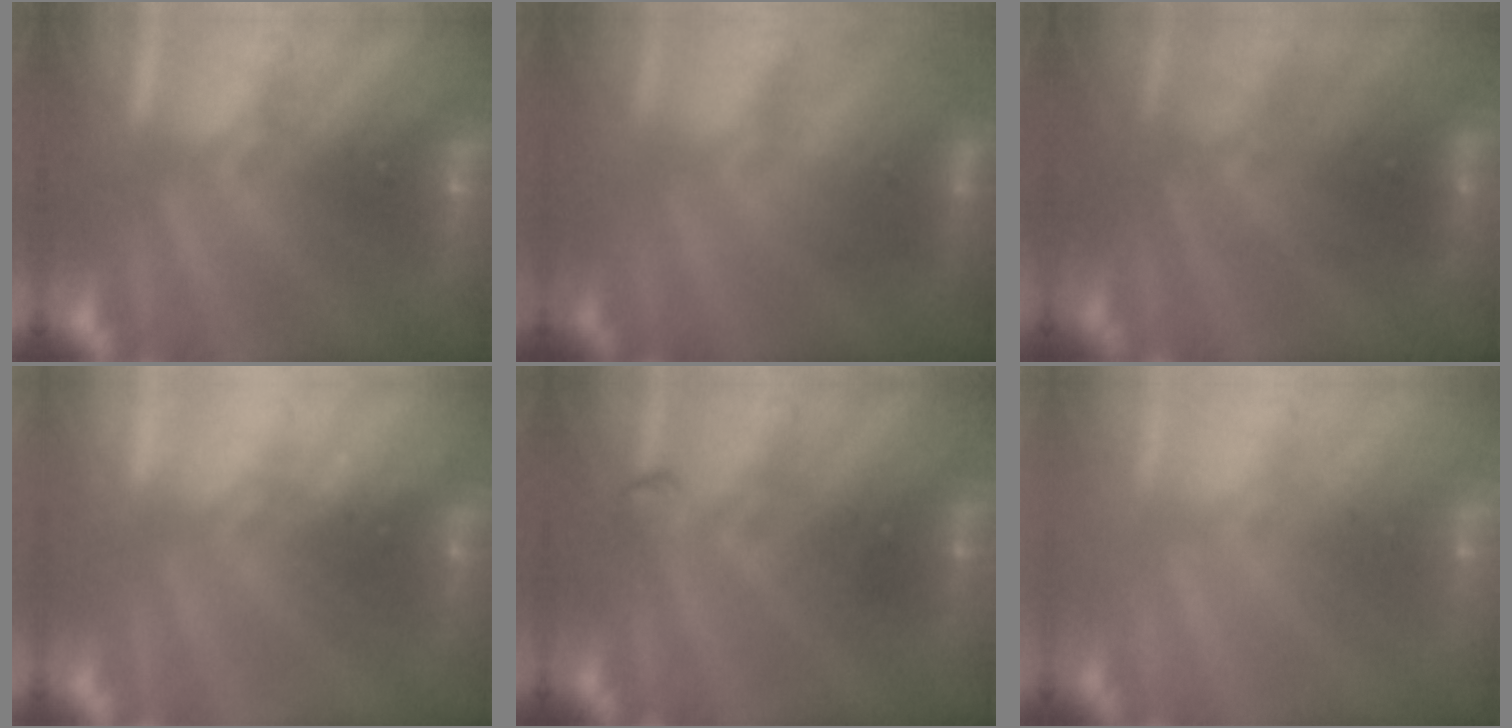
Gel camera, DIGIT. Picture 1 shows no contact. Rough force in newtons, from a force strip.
{"total": 4.6}
{"total": 2.4}
{"total": 2.2}
{"total": 2.9}
{"total": 5.7}